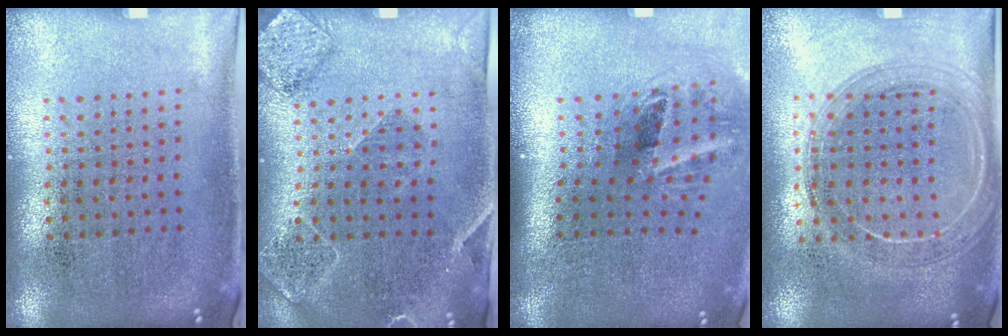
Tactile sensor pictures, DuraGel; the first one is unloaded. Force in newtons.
{"total": 1.6, "press": 1.6, "slide": 0.3}
{"total": 2.2, "press": 1.3, "slide": 1.7}
{"total": 1.6, "press": 1.6, "slide": 0.4}